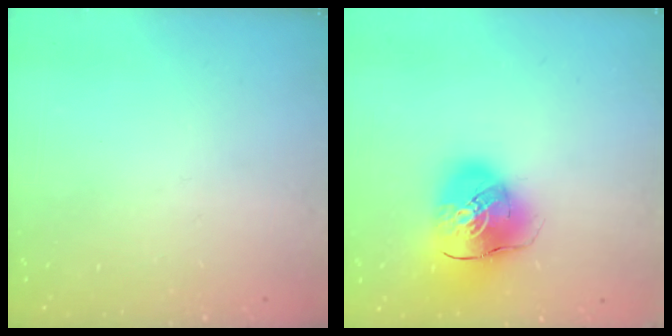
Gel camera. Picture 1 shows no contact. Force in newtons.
{"total": 13.9, "press": 13.7, "slide": 2.4}